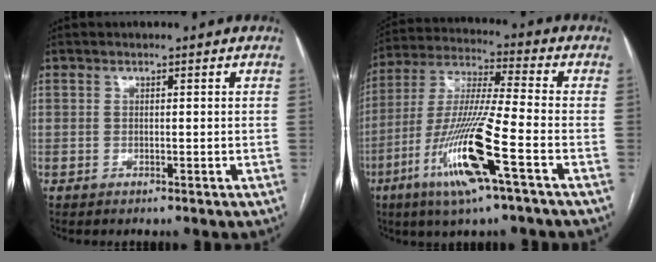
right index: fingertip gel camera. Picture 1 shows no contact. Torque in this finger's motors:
{"motor_torque": [2.14, 0.00, 0.48, 0.21]}